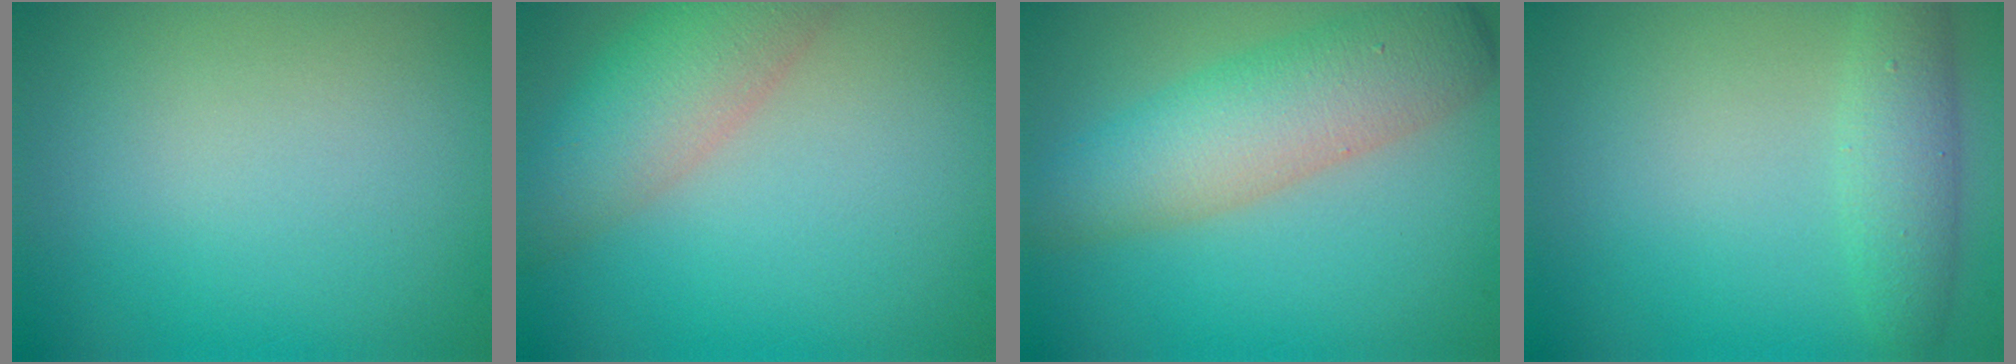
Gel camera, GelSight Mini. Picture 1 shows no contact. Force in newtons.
{"total": 5.3, "press": 5.3, "slide": 0.3}
{"total": 6.4, "press": 6.3, "slide": 0.5}
{"total": 2.8, "press": 2.8, "slide": 0.0}